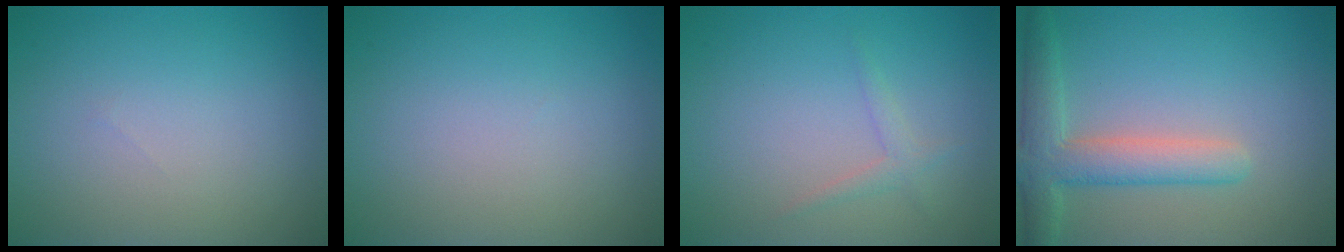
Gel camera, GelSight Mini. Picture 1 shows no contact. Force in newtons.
{"total": 0.0}
{"total": 1.2, "press": 1.1, "slide": 0.1}
{"total": 4.6, "press": 4.6, "slide": 0.4}